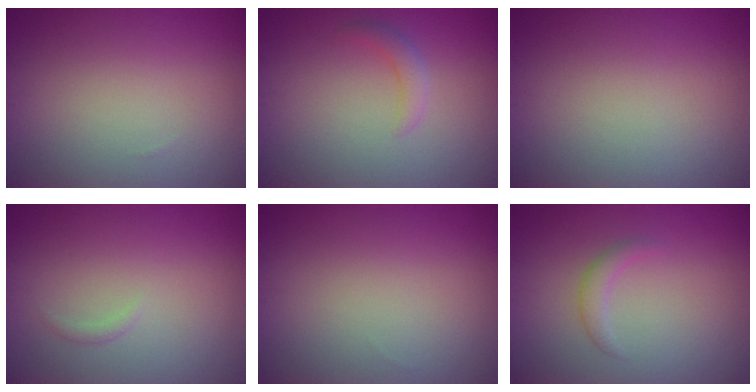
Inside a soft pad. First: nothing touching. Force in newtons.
{"total": 1.6, "press": 1.6, "slide": 0.1}
{"total": 0.0}
{"total": 0.5, "press": 0.5, "slide": 0.0}
{"total": 0.0}
{"total": 1.4, "press": 1.4, "slide": 0.1}